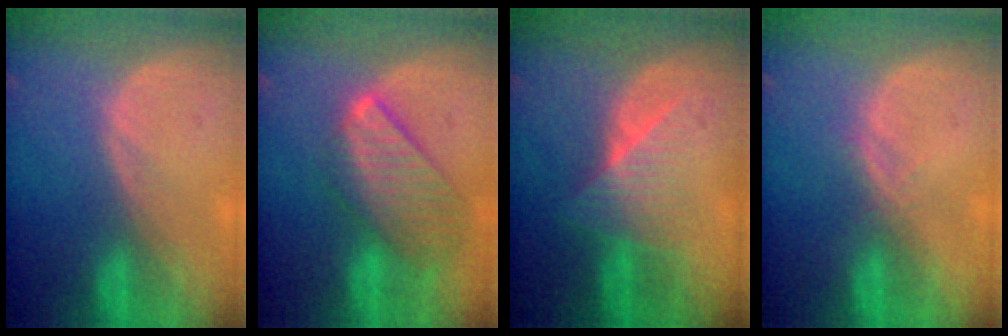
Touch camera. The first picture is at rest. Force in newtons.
{"total": 9.9, "press": 8.5, "slide": 5.0}
{"total": 6.6, "press": 5.9, "slide": 2.9}
{"total": 1.5, "press": 1.3, "slide": 0.8}